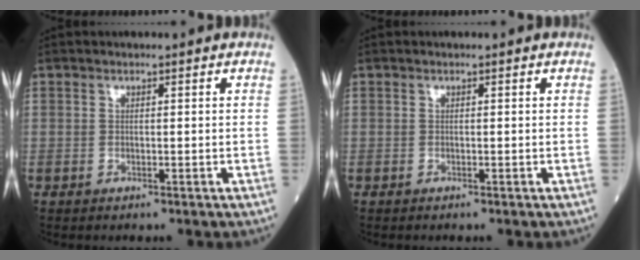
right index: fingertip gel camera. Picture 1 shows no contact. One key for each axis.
{"total": 0.0}